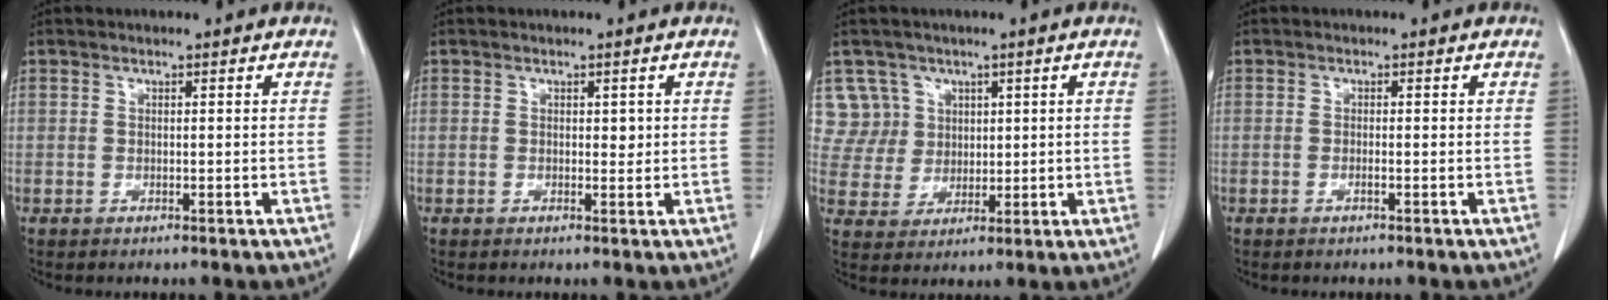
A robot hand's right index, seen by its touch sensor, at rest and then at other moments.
{"total": 1.0, "force": [0.3, 0.7, 0.7], "torque": [-0.005, 0.001, 0.006]}
{"total": 6.8, "force": [3.1, 6.1, -0.5], "torque": [0.016, 0.016, 0.071]}
{"total": 0.5, "force": [-0.3, -0.1, 0.4], "torque": [-0.009, 0.002, -0.004]}